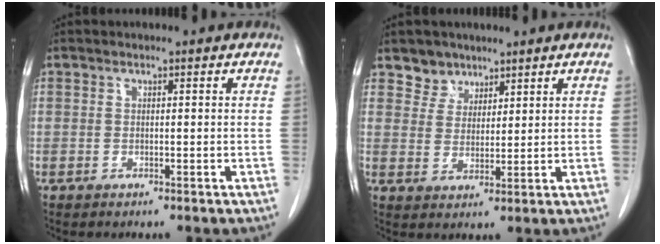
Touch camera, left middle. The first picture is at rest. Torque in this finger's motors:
{"motor_torque": [0.79, -0.82, 0.00, -0.01]}